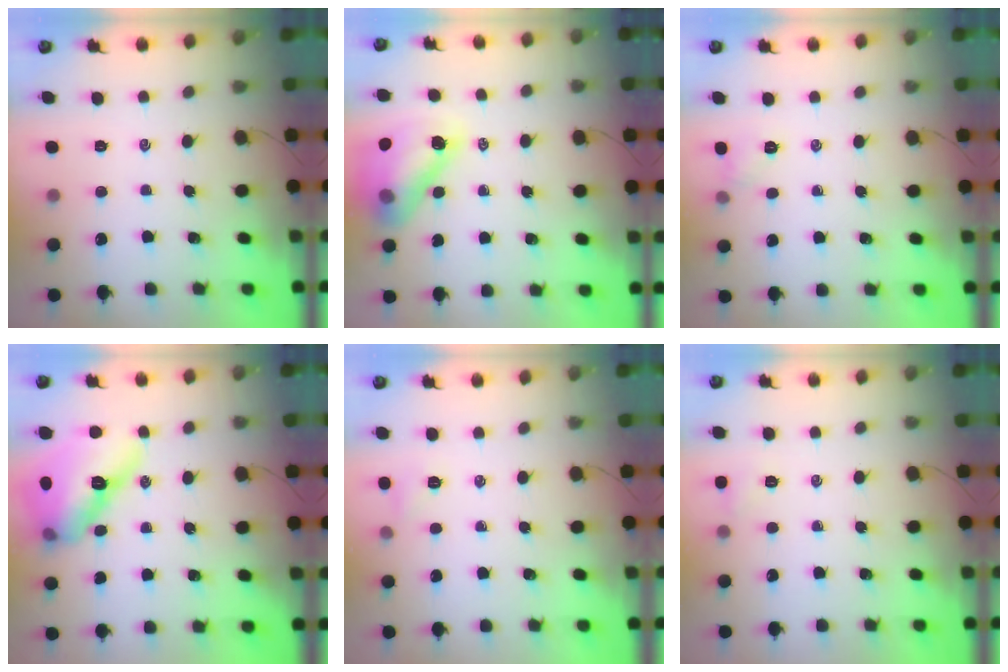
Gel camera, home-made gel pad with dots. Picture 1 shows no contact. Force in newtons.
{"total": 15.8, "press": 15.2, "slide": 4.3}
{"total": 5.0, "press": 4.7, "slide": 1.5}
{"total": 17.3, "press": 16.6, "slide": 5.0}
{"total": 5.5, "press": 5.4, "slide": 1.2}
{"total": 4.5, "press": 4.3, "slide": 1.1}